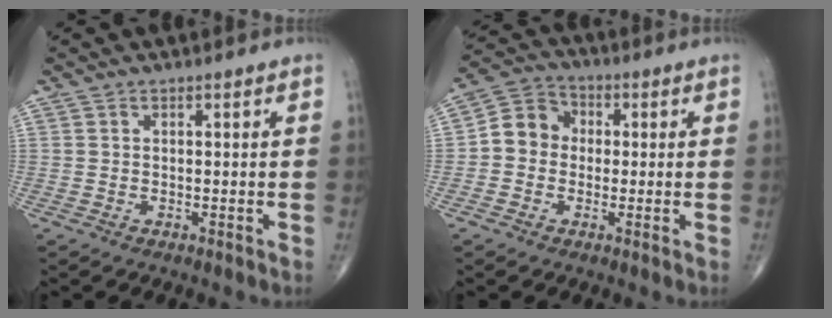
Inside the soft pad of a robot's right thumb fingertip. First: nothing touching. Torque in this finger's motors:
{"motor_torque": [0.98, 0.92, 0.38, -0.24, 0.00]}